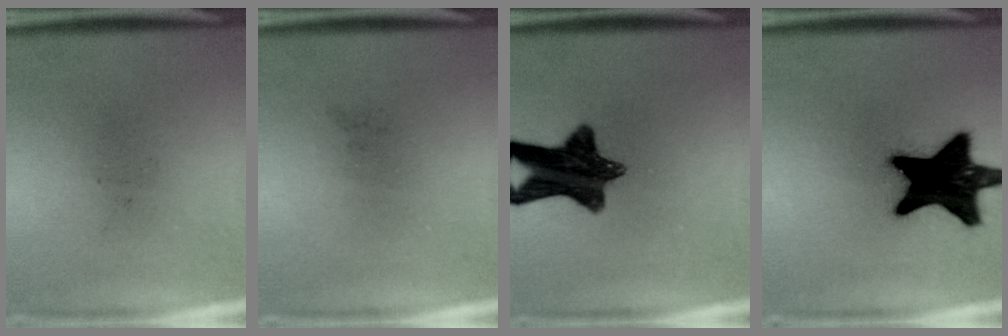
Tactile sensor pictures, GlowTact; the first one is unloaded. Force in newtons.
{"total": 0.0}
{"total": 11.4}
{"total": 19.5}